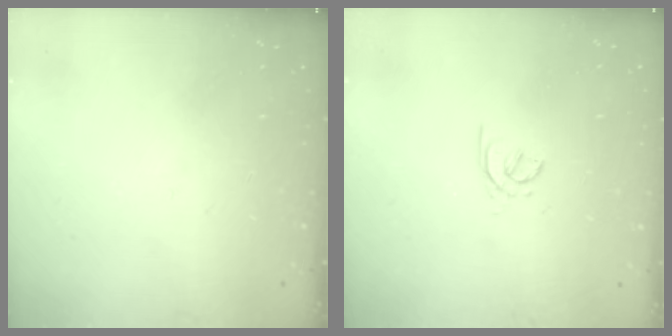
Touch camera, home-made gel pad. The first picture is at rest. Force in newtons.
{"total": 2.0, "press": 1.9, "slide": 0.5}